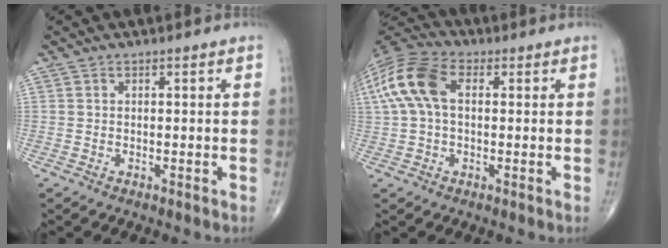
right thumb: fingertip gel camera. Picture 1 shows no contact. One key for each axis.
{"total": 12.3, "fx": 2.2, "fy": 7.4, "fz": 9.6, "tx": -0.217, "ty": 0.034, "tz": 0.036}